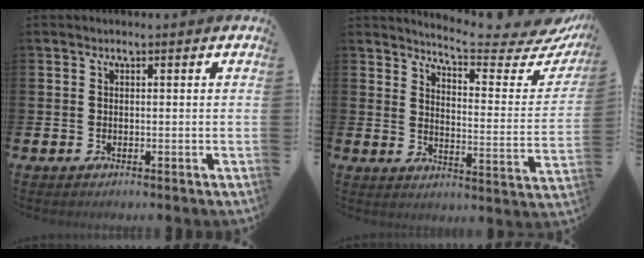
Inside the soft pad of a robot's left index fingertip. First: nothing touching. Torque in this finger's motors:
{"motor_torque": [0.96, -1.18, 0.11, 0.05]}